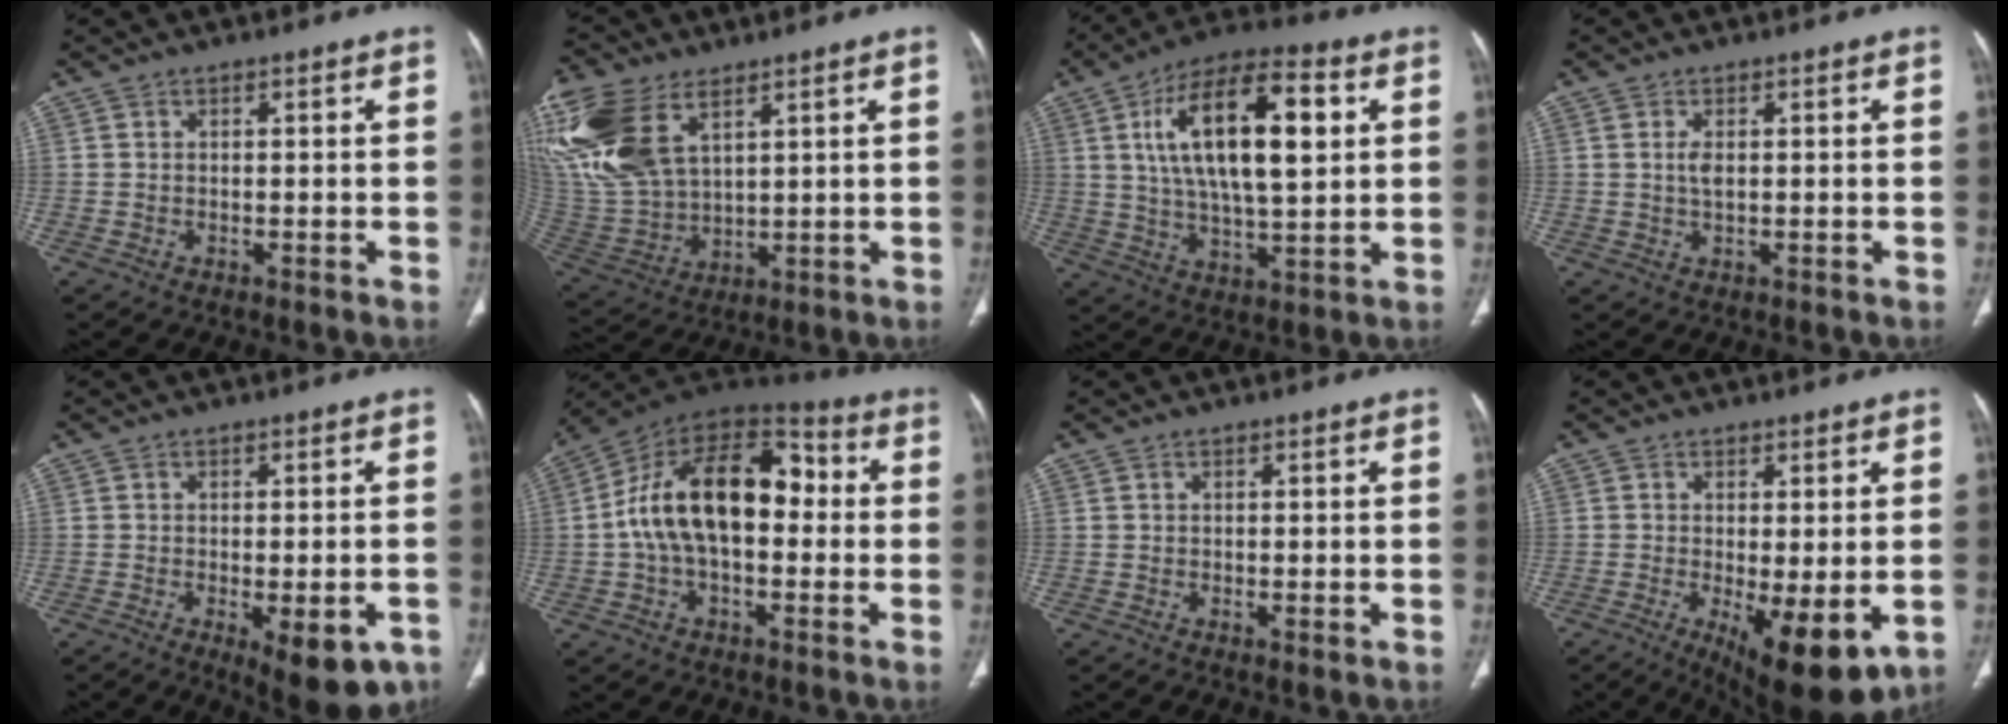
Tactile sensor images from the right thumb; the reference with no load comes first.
{"total": 22.5, "force": [10.3, 13.0, 15.2], "torque": [-0.364, -0.011, 0.214]}
{"total": 20.3, "force": [5.1, 8.1, 17.9], "torque": [-0.298, 0.005, 0.083]}
{"total": 2.0, "force": [0.3, 0.9, 1.7], "torque": [-0.037, -0.001, 0.008]}
{"total": 10.6, "force": [-5.0, 4.2, 8.4], "torque": [-0.098, 0.004, -0.060]}
{"total": 19.7, "force": [0.4, 11.4, 16.1], "torque": [-0.262, 0.048, -0.001]}
{"total": 0.8, "force": [-0.2, 0.2, 0.7], "torque": [-0.019, -0.005, -0.004]}
{"total": 12.3, "force": [-3.5, 4.1, 11.0], "torque": [-0.163, -0.026, -0.042]}